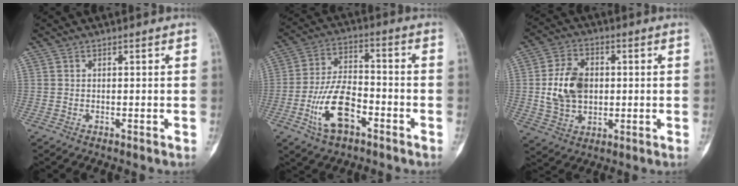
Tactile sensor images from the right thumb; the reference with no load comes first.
{"total": 12.5, "force": [-5.2, 6.4, 9.3], "torque": [-0.174, 0.032, -0.095]}
{"total": 11.4, "force": [0.5, 8.1, 7.9], "torque": [-0.124, 0.006, 0.011]}